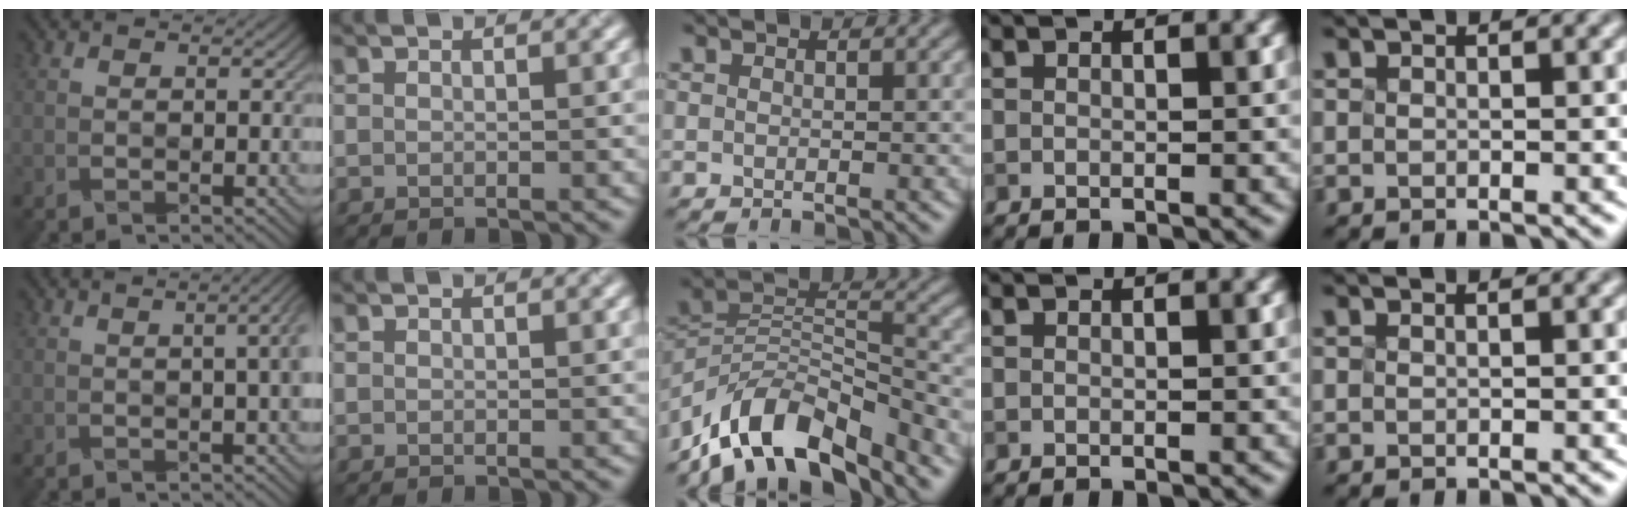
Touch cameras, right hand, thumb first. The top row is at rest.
{"thumb": {"total": 4.3, "force": [0.2, 1.0, 4.2], "torque": [-0.042, 0.016, 0.002]}, "middle": {"total": 11.0, "force": [-8.3, 4.2, 5.8], "torque": [-0.091, 0.009, -0.168]}, "little": {"total": 0.7, "force": [0.2, 0.5, 0.4], "torque": [0.003, 0.007, -0.003]}}